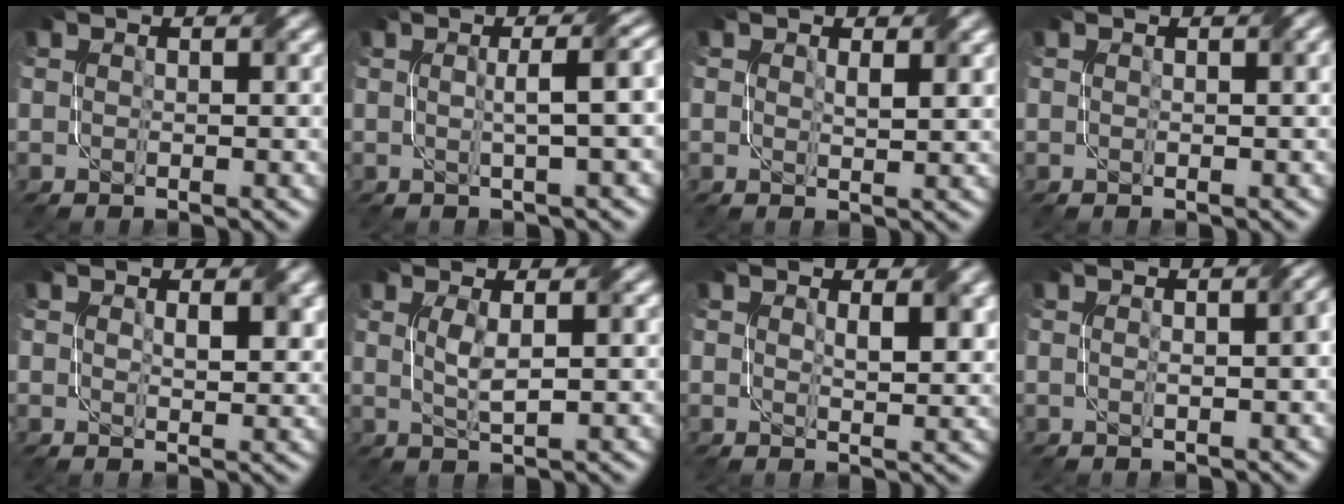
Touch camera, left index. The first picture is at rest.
{"total": 4.2, "force": [0.3, 1.1, 4.1], "torque": [-0.039, 0.018, 0.004]}
{"total": 1.3, "force": [0.7, 0.5, 1.0], "torque": [-0.015, -0.005, 0.014]}
{"total": 1.1, "force": [0.5, 0.3, 1.0], "torque": [-0.011, 0.004, 0.002]}
{"total": 2.4, "force": [1.0, 1.2, 1.8], "torque": [-0.027, -0.006, 0.022]}
{"total": 2.1, "force": [0.5, 0.4, 2.0], "torque": [-0.043, -0.001, 0.013]}
{"total": 2.6, "force": [1.2, 1.0, 2.1], "torque": [-0.031, -0.005, 0.024]}
{"total": 2.5, "force": [0.3, 0.7, 2.4], "torque": [-0.021, 0.008, 0.000]}